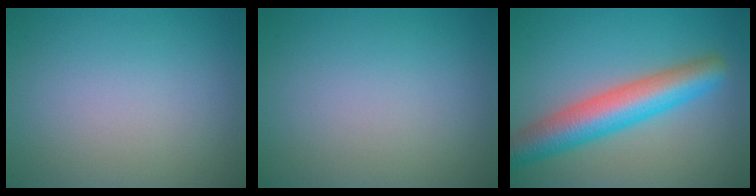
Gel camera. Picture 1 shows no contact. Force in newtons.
{"total": 0.0}
{"total": 7.1, "press": 7.1, "slide": 0.1}